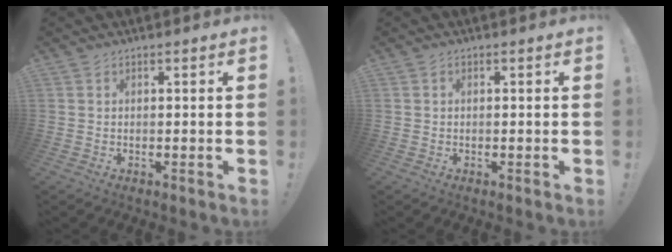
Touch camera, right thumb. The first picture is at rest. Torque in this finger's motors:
{"motor_torque": [-0.24, -0.20, -0.16, 0.08, 0.00]}